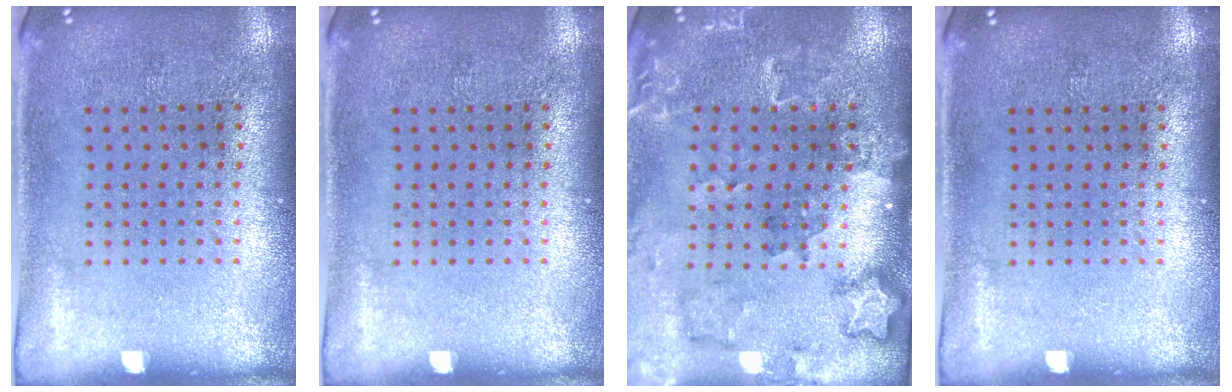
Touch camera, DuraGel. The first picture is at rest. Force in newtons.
{"total": 0.0}
{"total": 1.8, "press": 1.8, "slide": 0.2}
{"total": 0.0}